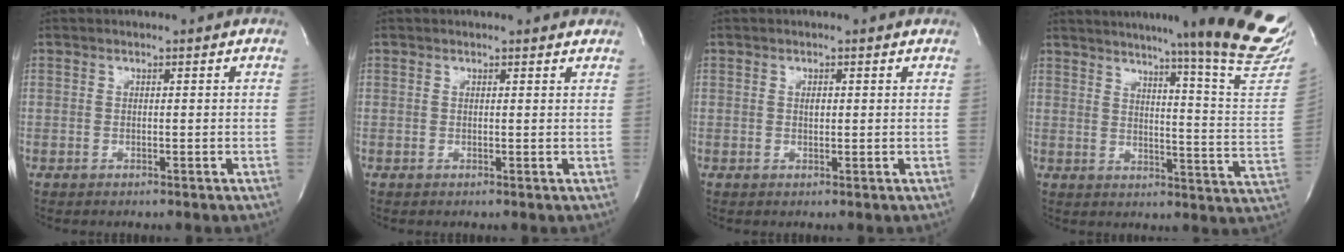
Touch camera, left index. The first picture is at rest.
{"total": 2.8, "force": [2.7, 0.6, 0.7], "torque": [-0.016, 0.003, 0.019]}
{"total": 1.0, "force": [0.3, 0.5, 0.8], "torque": [-0.014, 0.000, 0.004]}
{"total": 25.3, "force": [20.7, -1.2, 14.6], "torque": [-0.186, -0.094, 0.250]}